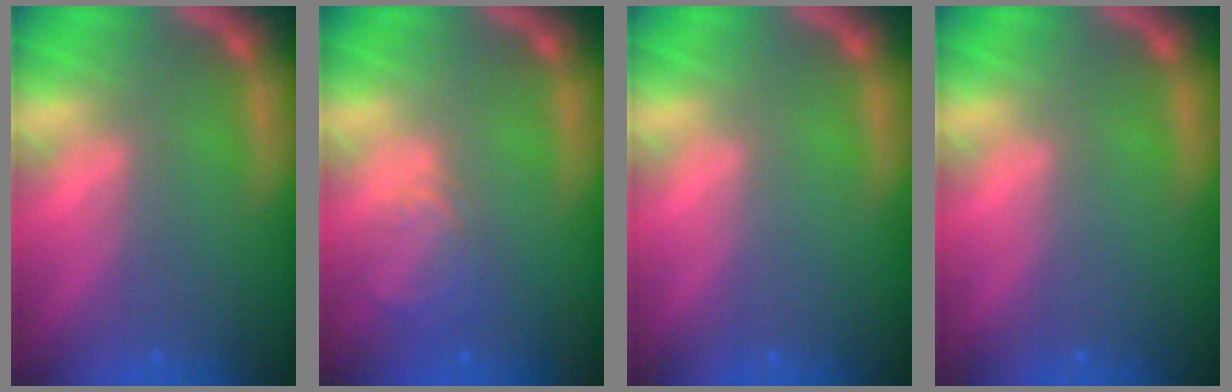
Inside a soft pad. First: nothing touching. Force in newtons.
{"total": 2.9}
{"total": 0.0}
{"total": 0.0}